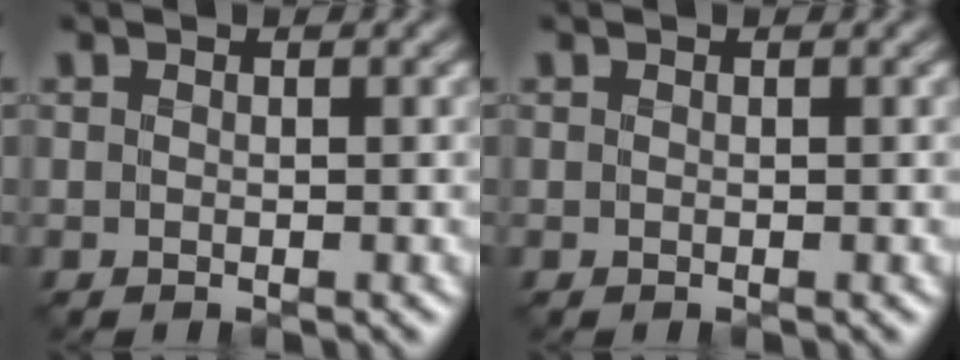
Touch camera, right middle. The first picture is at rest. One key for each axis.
{"total": 0.0}